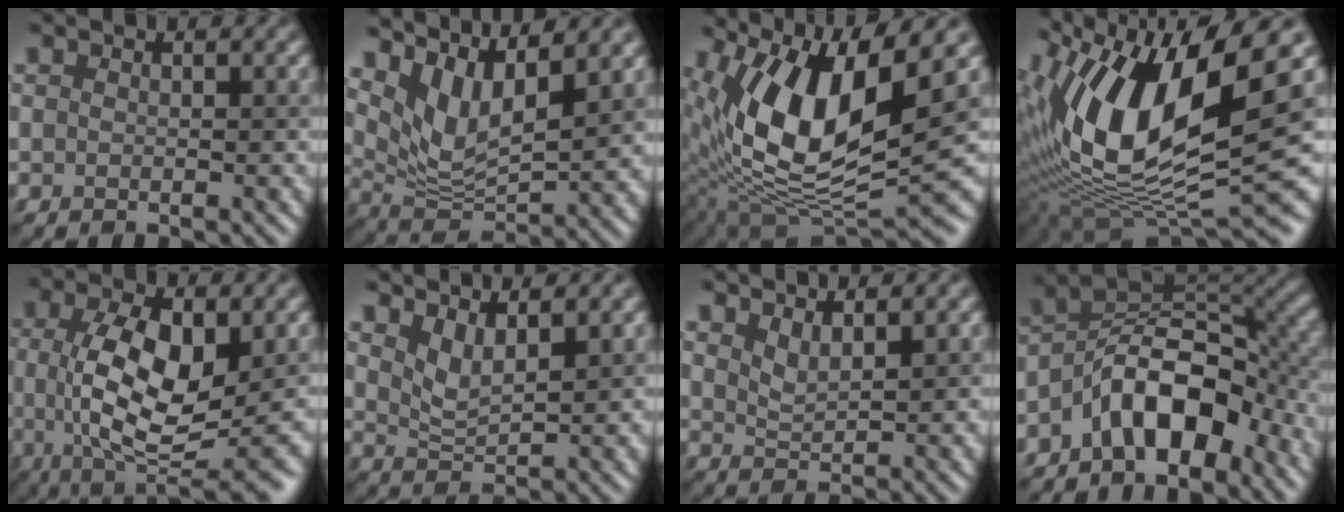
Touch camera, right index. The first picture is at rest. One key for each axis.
{"total": 7.0, "fx": 4.1, "fy": 2.4, "fz": 5.2, "tx": -0.107, "ty": -0.011, "tz": 0.082}
{"total": 12.6, "fx": 3.6, "fy": 4.3, "fz": 11.3, "tx": -0.223, "ty": 0.000, "tz": 0.071}
{"total": 13.8, "fx": 3.6, "fy": 5.4, "fz": 12.2, "tx": -0.246, "ty": -0.003, "tz": 0.062}
{"total": 9.3, "fx": -0.2, "fy": 3.2, "fz": 8.7, "tx": -0.156, "ty": -0.007, "tz": -0.002}
{"total": 3.1, "fx": 2.2, "fy": 0.8, "fz": 2.1, "tx": -0.047, "ty": -0.012, "tz": 0.047}
{"total": 2.3, "fx": 1.9, "fy": 0.4, "fz": 1.3, "tx": -0.023, "ty": -0.006, "tz": 0.040}
{"total": 8.5, "fx": -4.5, "fy": 4.2, "fz": 5.9, "tx": -0.077, "ty": 0.018, "tz": -0.092}